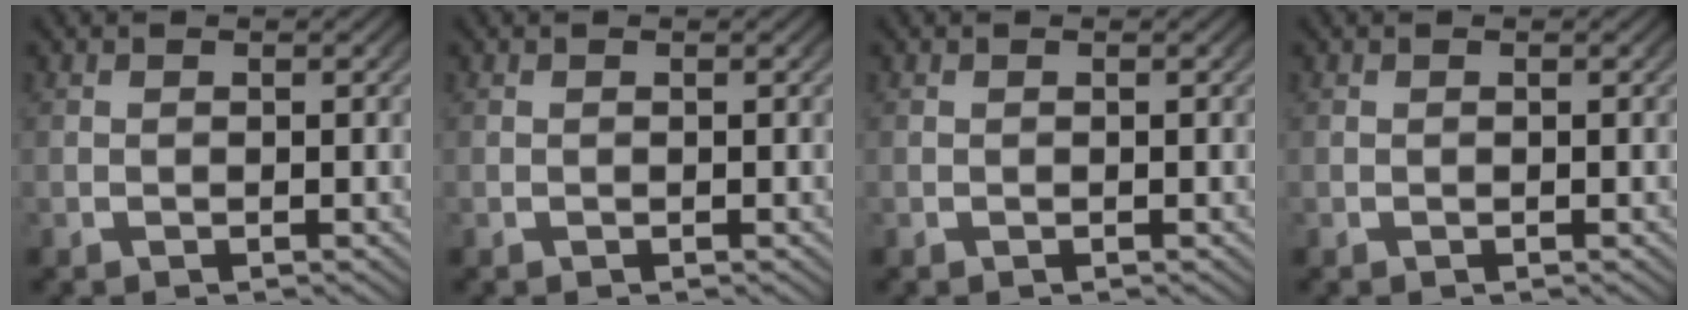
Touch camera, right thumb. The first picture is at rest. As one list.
[{"total": 0.0}, {"total": 0.0}, {"total": 0.0}]